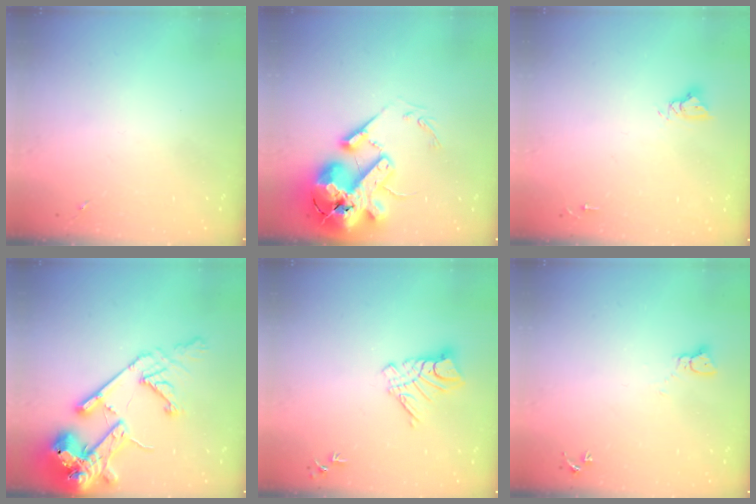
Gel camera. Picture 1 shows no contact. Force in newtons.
{"total": 23.0, "press": 22.7, "slide": 3.8}
{"total": 4.9, "press": 4.9, "slide": 0.3}
{"total": 20.3, "press": 20.1, "slide": 2.7}
{"total": 10.5, "press": 10.4, "slide": 1.0}
{"total": 2.3, "press": 2.3, "slide": 0.3}